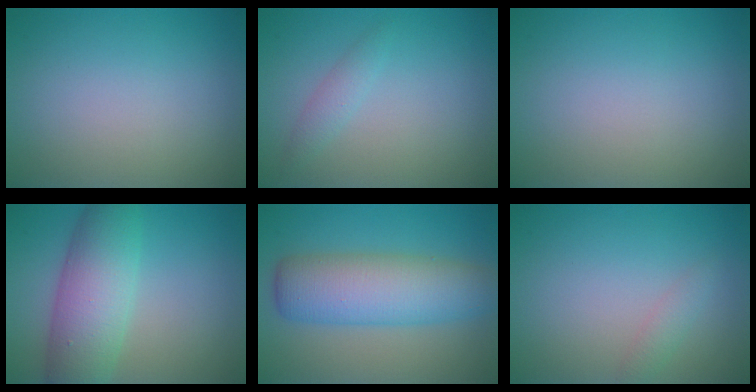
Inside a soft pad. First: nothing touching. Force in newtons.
{"total": 1.3, "press": 1.3, "slide": 0.0}
{"total": 0.0}
{"total": 7.1, "press": 7.1, "slide": 0.1}
{"total": 7.3, "press": 7.3, "slide": 0.2}
{"total": 1.2, "press": 1.2, "slide": 0.1}